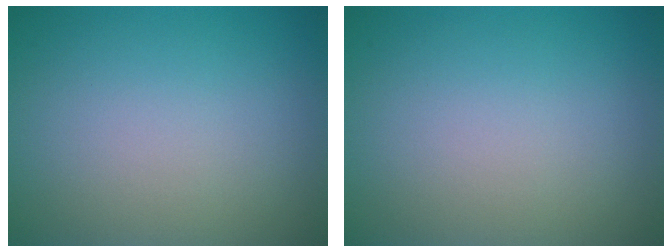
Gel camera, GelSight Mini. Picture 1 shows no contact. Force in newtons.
{"total": 0.0}